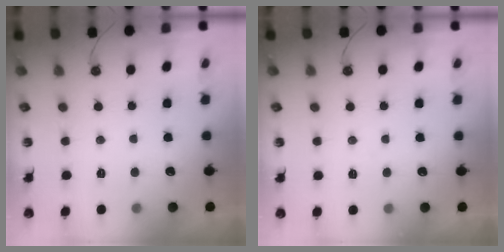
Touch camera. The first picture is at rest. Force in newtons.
{"total": 3.1, "press": 3.0, "slide": 0.5}